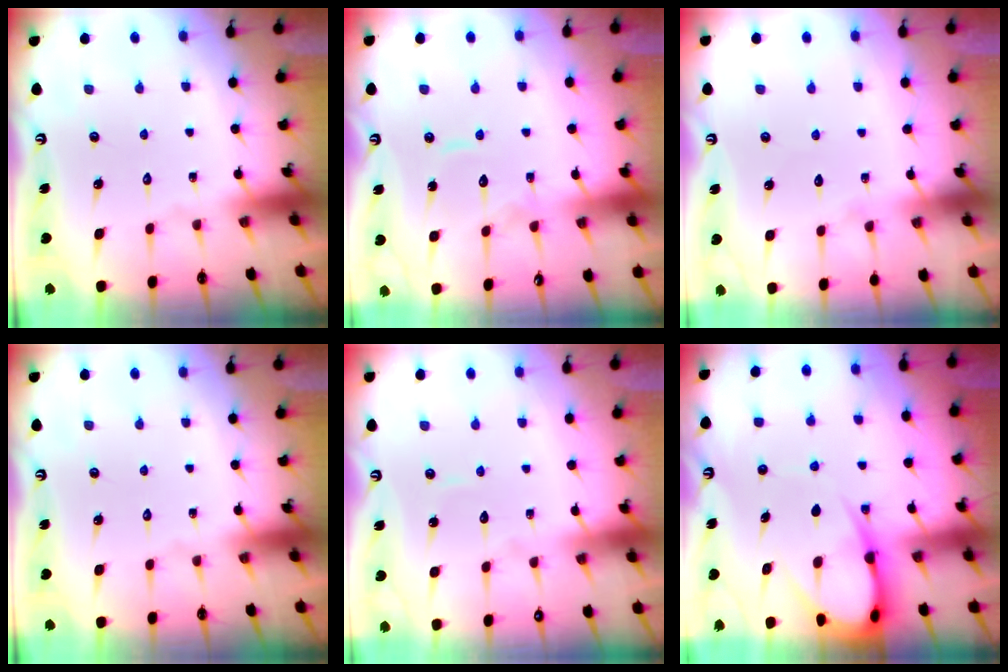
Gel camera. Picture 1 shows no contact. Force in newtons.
{"total": 9.5, "press": 9.4, "slide": 0.7}
{"total": 4.5, "press": 4.5, "slide": 0.5}
{"total": 0.0}
{"total": 3.7, "press": 3.7, "slide": 0.1}
{"total": 10.2, "press": 10.1, "slide": 1.2}